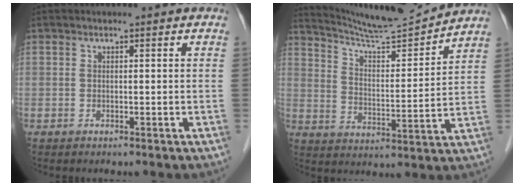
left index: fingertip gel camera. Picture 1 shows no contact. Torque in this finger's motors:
{"motor_torque": [0.06, -0.39, 0.29, 0.03]}